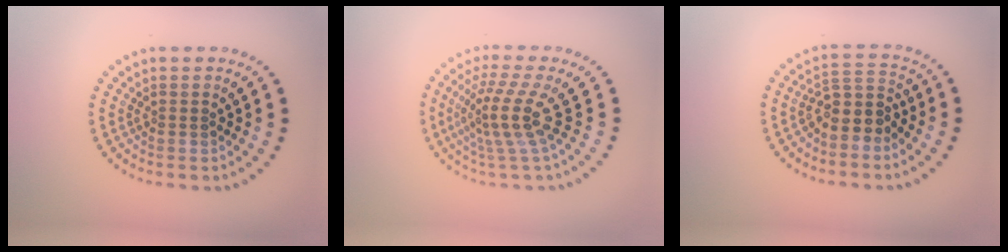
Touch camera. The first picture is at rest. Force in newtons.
{"total": 4.1, "press": 2.9, "slide": 3.0}
{"total": 3.3, "press": 2.7, "slide": 1.9}